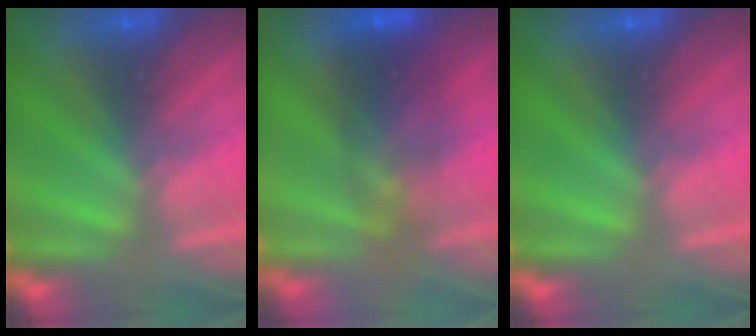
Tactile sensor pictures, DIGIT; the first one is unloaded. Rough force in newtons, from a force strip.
{"total": 5.7}
{"total": 0.0}